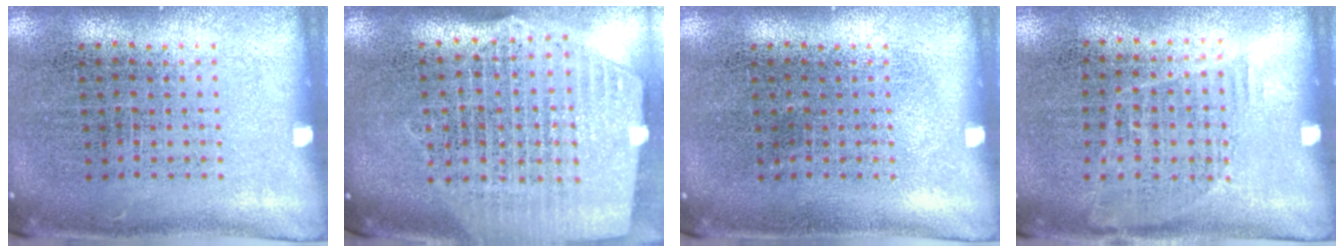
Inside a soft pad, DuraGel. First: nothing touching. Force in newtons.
{"total": 2.6, "press": 2.2, "slide": 1.4}
{"total": 0.0}
{"total": 1.1, "press": 0.8, "slide": 0.6}